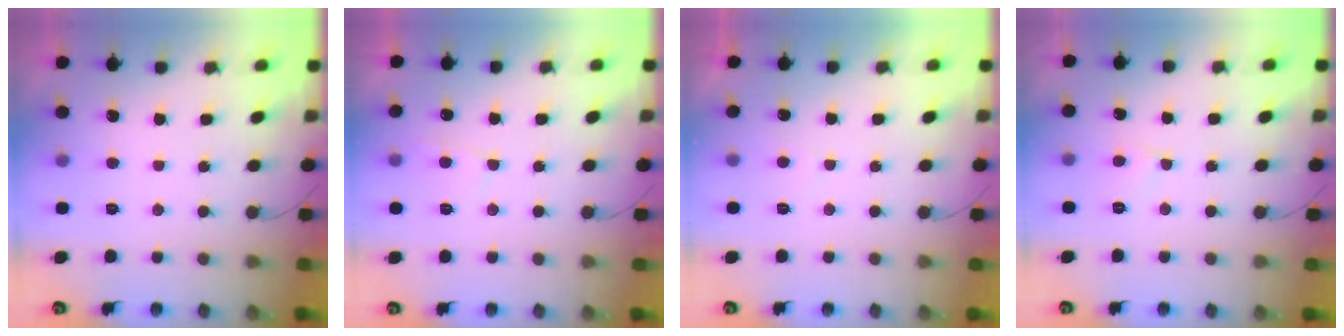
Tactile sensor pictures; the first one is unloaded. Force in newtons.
{"total": 3.9, "press": 3.9, "slide": 0.5}
{"total": 0.7, "press": 0.3, "slide": 0.6}
{"total": 5.0, "press": 5.0, "slide": 0.6}